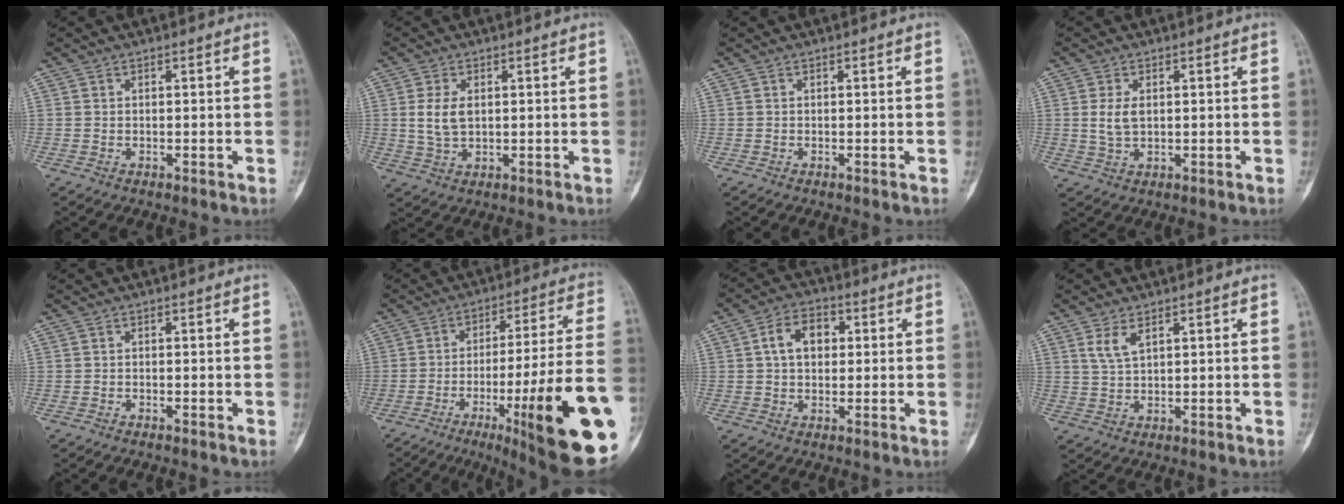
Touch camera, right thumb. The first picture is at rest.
{"total": 5.3, "force": [0.8, 3.2, 4.2], "torque": [-0.082, -0.003, 0.020]}
{"total": 0.0}
{"total": 4.0, "force": [0.6, 2.3, 3.2], "torque": [-0.064, -0.003, 0.016]}
{"total": 0.0}
{"total": 26.2, "force": [-9.1, 2.9, 24.4], "torque": [-0.301, 0.019, -0.130]}
{"total": 7.3, "force": [1.3, 5.1, 5.1], "torque": [-0.069, 0.015, 0.017]}
{"total": 3.4, "force": [1.9, 1.4, 2.5], "torque": [-0.052, -0.007, 0.045]}